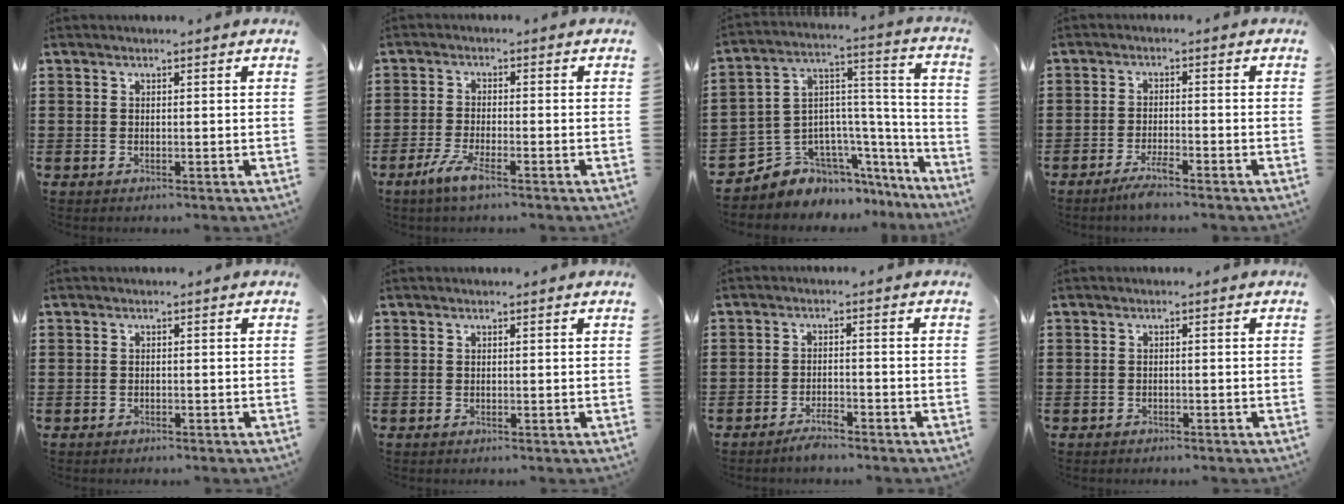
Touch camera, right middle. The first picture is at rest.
{"total": 4.2, "force": [-2.7, 0.5, 3.2], "torque": [-0.073, -0.010, -0.052]}
{"total": 5.9, "force": [-4.1, 4.1, -0.8], "torque": [-0.013, -0.014, -0.077]}
{"total": 3.1, "force": [-2.3, 0.1, 2.0], "torque": [-0.048, -0.002, -0.046]}
{"total": 0.7, "force": [-0.7, 0.2, 0.0], "torque": [-0.001, 0.000, -0.016]}
{"total": 0.0}
{"total": 2.7, "force": [-2.4, 0.3, 1.2], "torque": [-0.030, 0.001, -0.048]}
{"total": 0.9, "force": [-0.9, 0.3, 0.0], "torque": [-0.003, 0.002, -0.020]}